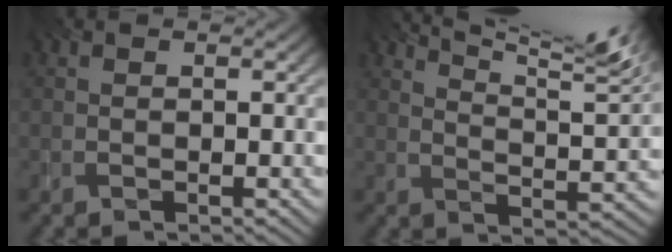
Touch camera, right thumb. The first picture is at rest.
{"total": 11.9, "force": [9.2, 2.0, 7.2], "torque": [-0.122, 0.004, 0.133]}